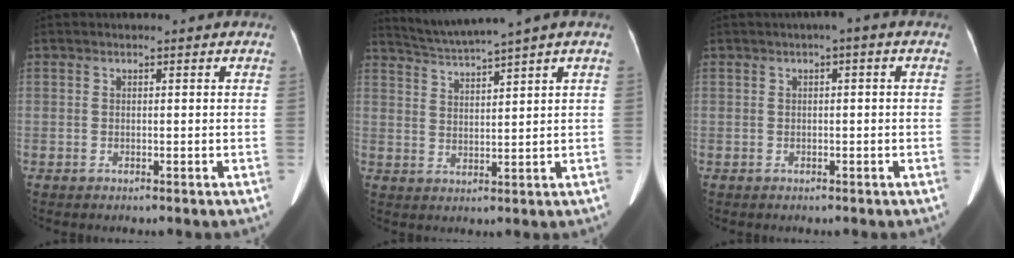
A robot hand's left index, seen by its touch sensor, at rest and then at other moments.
{"total": 5.6, "force": [4.9, -2.0, 1.9], "torque": [-0.047, -0.003, 0.099]}
{"total": 1.6, "force": [0.4, 0.1, 1.5], "torque": [-0.024, 0.010, 0.003]}